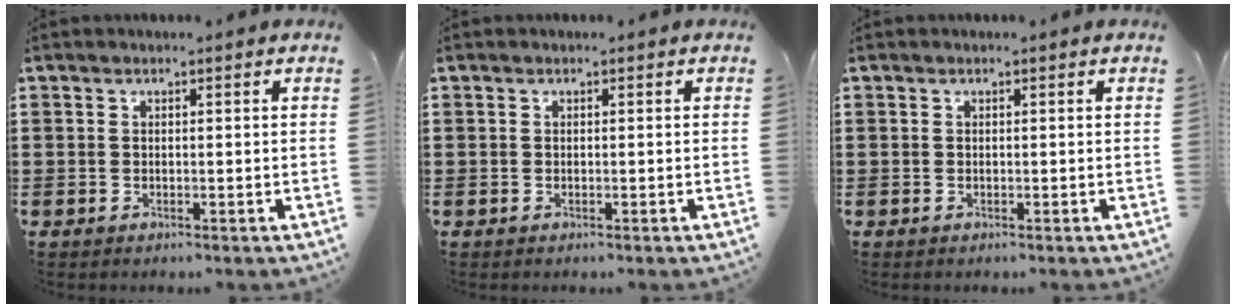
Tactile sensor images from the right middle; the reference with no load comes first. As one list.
[{"total": 0.0}, {"total": 0.0}]